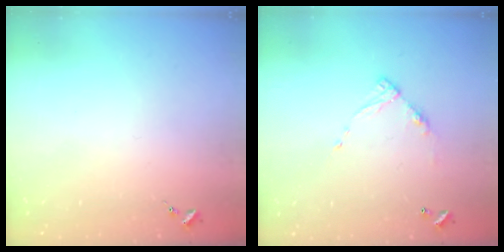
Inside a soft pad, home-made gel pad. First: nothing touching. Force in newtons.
{"total": 8.8, "press": 8.8, "slide": 0.5}